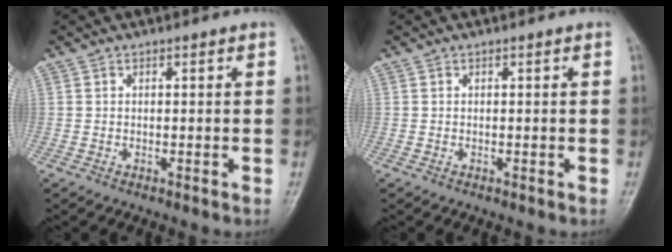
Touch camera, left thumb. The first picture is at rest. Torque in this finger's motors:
{"motor_torque": [0.00, 0.00, 0.00, 0.00, 0.00]}